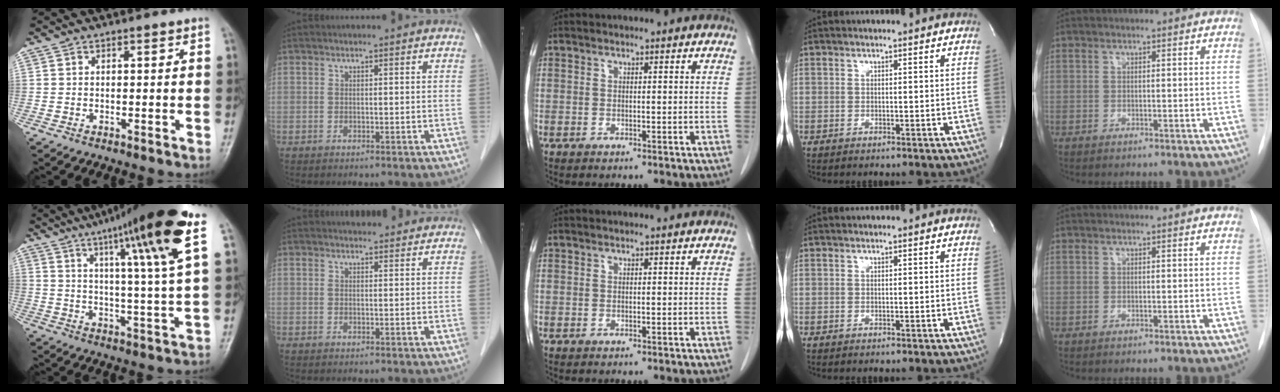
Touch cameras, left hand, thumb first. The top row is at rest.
{"thumb": {"total": 19.8, "force": [9.9, 1.2, 17.2], "torque": [-0.252, -0.022, 0.144]}, "index": {"total": 4.4, "force": [4.1, 1.1, 1.0], "torque": [-0.013, 0.015, 0.048]}}